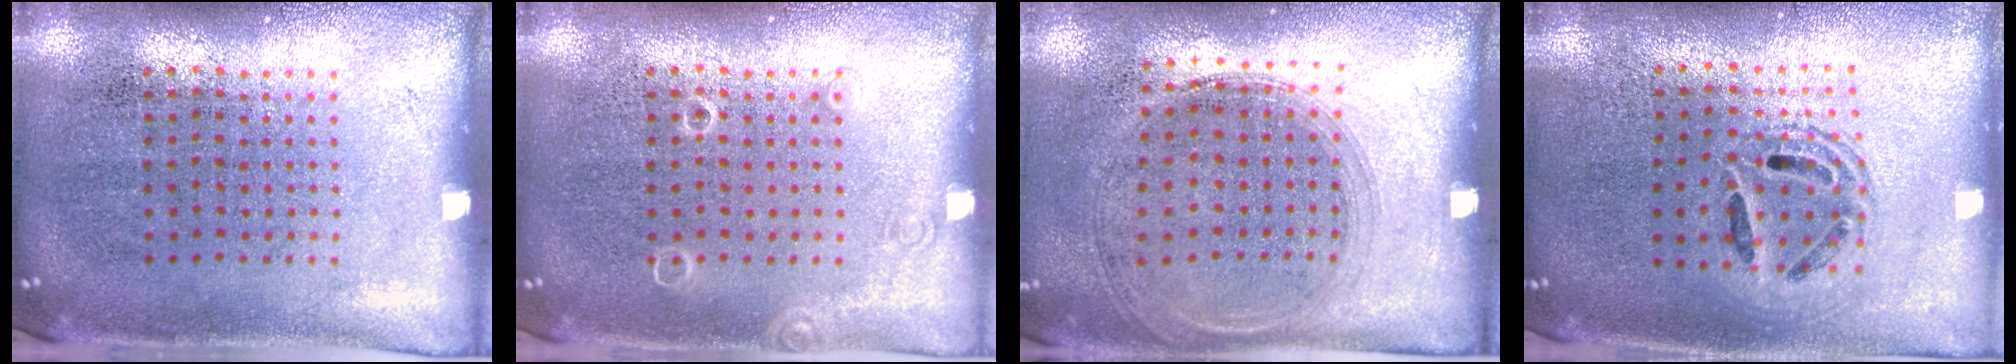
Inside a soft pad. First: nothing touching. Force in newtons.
{"total": 0.9, "press": 0.9, "slide": 0.1}
{"total": 1.4, "press": 1.2, "slide": 0.6}
{"total": 1.4, "press": 1.2, "slide": 0.6}